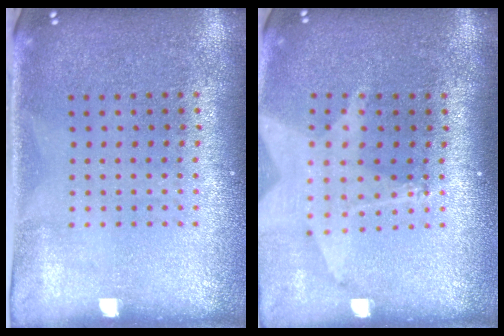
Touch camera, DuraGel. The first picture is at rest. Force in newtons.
{"total": 2.0, "press": 1.5, "slide": 1.3}